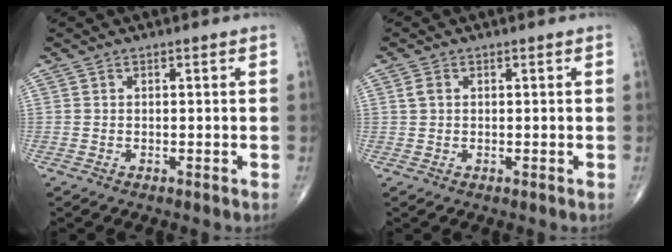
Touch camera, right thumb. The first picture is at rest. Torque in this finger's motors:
{"motor_torque": [-0.38, -0.13, 0.29, 0.09, 0.03]}